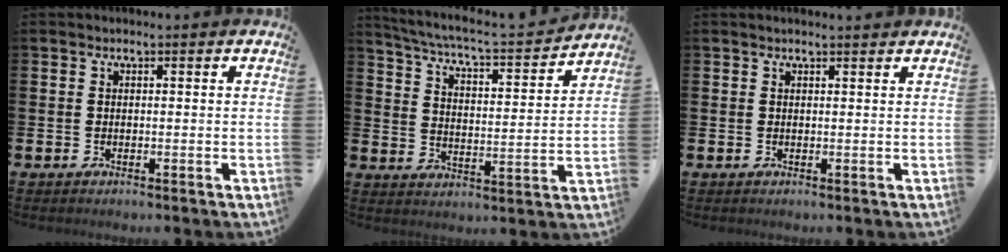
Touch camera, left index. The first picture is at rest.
{"total": 5.6, "force": [5.2, 0.4, 2.1], "torque": [-0.065, -0.044, 0.081]}
{"total": 0.9, "force": [0.8, 0.0, 0.3], "torque": [0.006, -0.004, 0.012]}